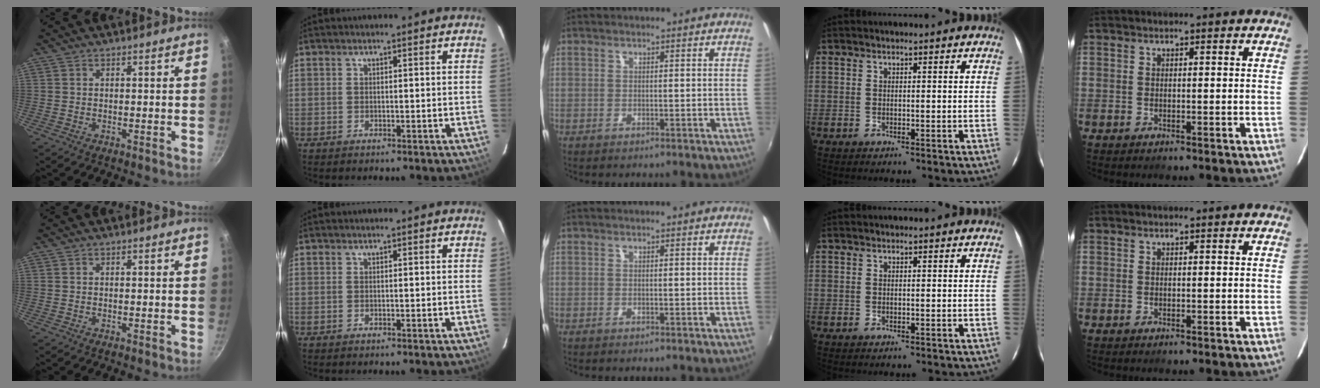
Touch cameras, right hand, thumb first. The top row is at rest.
{}